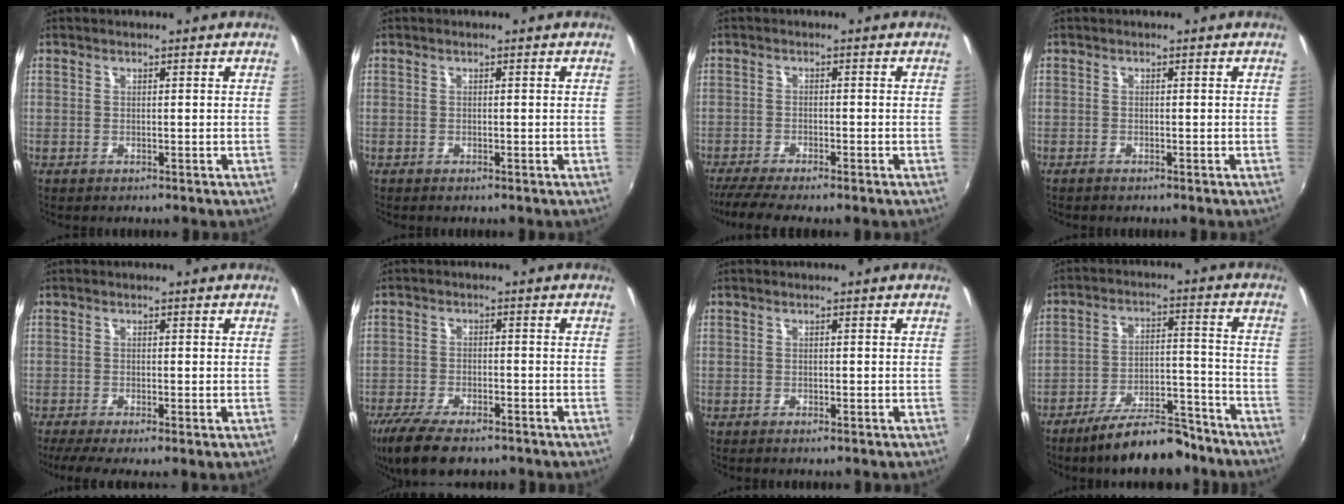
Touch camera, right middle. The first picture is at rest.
{"total": 0.0}
{"total": 7.2, "force": [-6.1, 0.3, 3.9], "torque": [-0.095, -0.024, -0.102]}
{"total": 0.7, "force": [-0.7, 0.1, 0.2], "torque": [-0.005, -0.003, -0.015]}
{"total": 5.2, "force": [-2.7, 0.6, 4.4], "torque": [-0.088, -0.022, -0.044]}
{"total": 12.0, "force": [-8.9, 4.1, 7.0], "torque": [-0.161, -0.035, -0.154]}
{"total": 0.7, "force": [-0.5, 0.1, 0.4], "torque": [-0.008, -0.001, -0.009]}
{"total": 14.4, "force": [-11.8, 4.3, 7.0], "torque": [-0.121, 0.021, -0.171]}